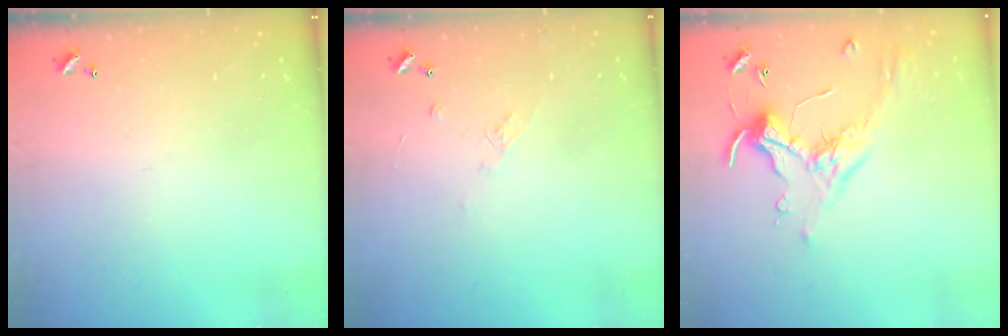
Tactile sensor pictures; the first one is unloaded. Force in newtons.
{"total": 6.5, "press": 6.4, "slide": 0.9}
{"total": 0.9, "press": 0.5, "slide": 0.7}